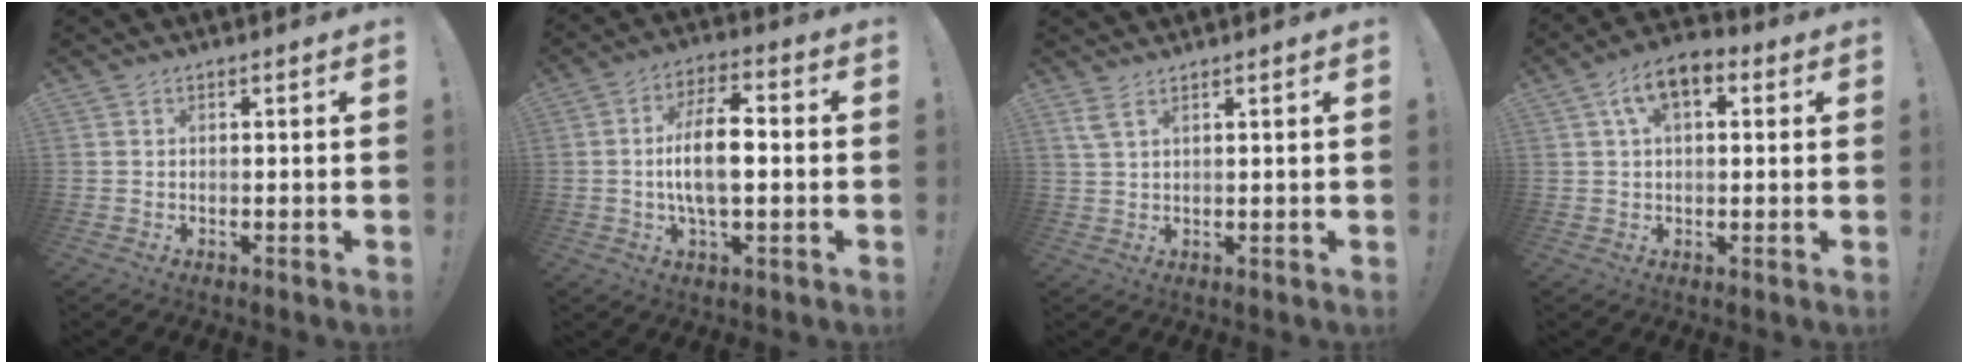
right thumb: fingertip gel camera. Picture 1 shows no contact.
{"total": 11.9, "force": [-1.0, 4.9, 10.8], "torque": [-0.200, 0.005, -0.024]}
{"total": 3.3, "force": [2.3, 0.9, 2.3], "torque": [-0.040, -0.006, 0.040]}
{"total": 8.6, "force": [3.2, 4.6, 6.5], "torque": [-0.106, 0.007, 0.059]}